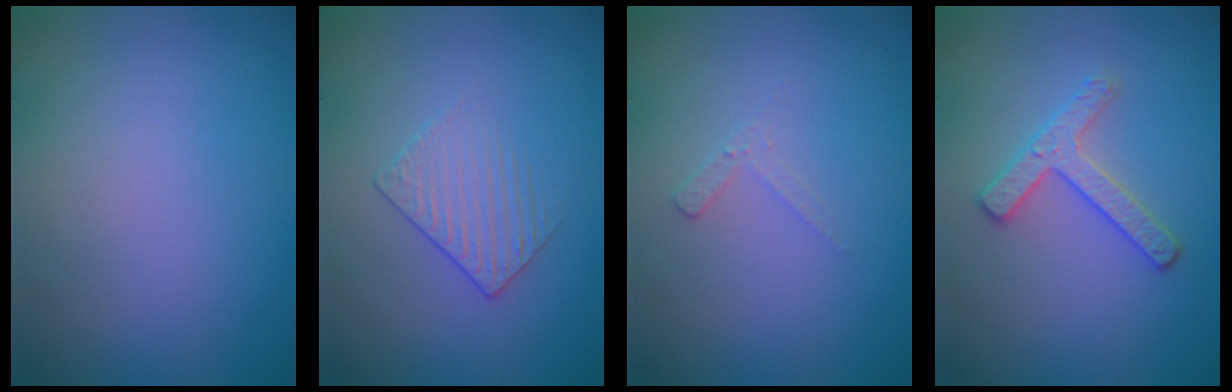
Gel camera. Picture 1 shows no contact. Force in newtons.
{"total": 1.5, "press": 1.0, "slide": 1.1}
{"total": 1.2, "press": 1.1, "slide": 0.3}
{"total": 2.5, "press": 2.5, "slide": 0.4}